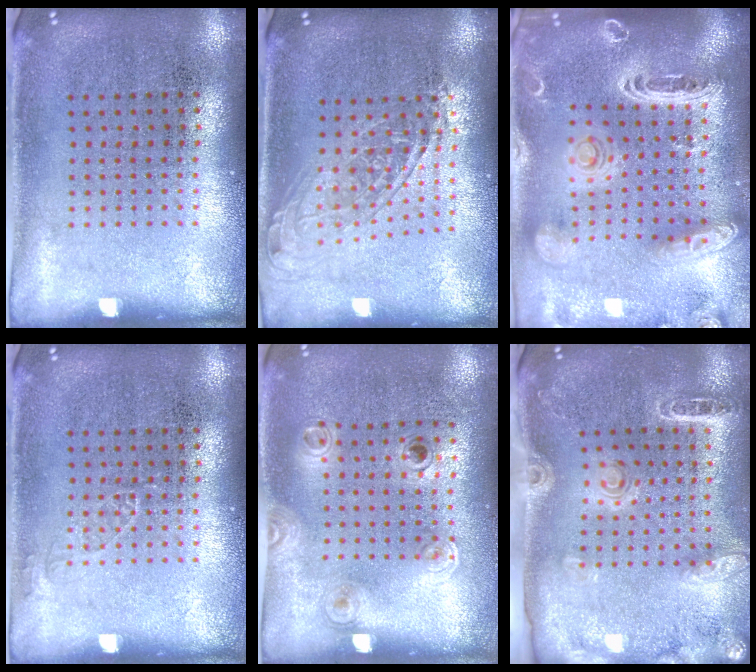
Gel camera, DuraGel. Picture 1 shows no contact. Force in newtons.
{"total": 1.5, "press": 1.3, "slide": 0.8}
{"total": 3.4, "press": 2.8, "slide": 1.9}
{"total": 0.7, "press": 0.7, "slide": 0.1}
{"total": 1.1, "press": 0.8, "slide": 0.7}
{"total": 1.8, "press": 1.8, "slide": 0.2}